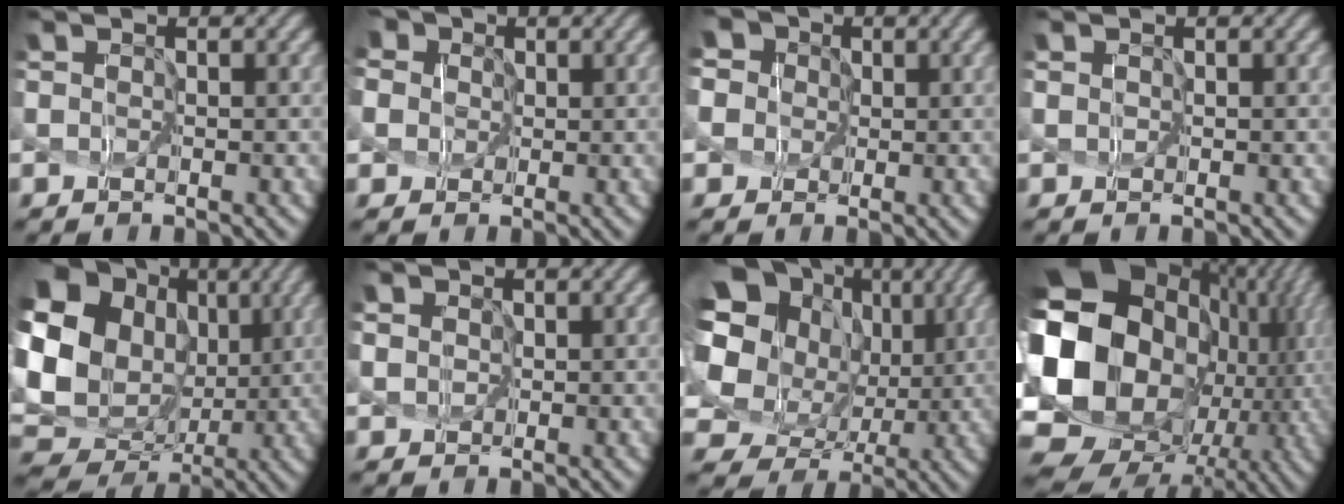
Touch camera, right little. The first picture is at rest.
{"total": 8.6, "force": [2.7, 7.1, 4.1], "torque": [-0.101, 0.036, 0.011]}
{"total": 5.9, "force": [0.8, 5.4, 2.3], "torque": [-0.077, 0.029, -0.022]}
{"total": 0.9, "force": [0.4, 0.7, 0.4], "torque": [-0.001, 0.008, -0.007]}
{"total": 17.4, "force": [3.3, 14.6, 8.8], "torque": [-0.225, -0.003, 0.071]}
{"total": 5.4, "force": [2.3, 4.4, 2.3], "torque": [-0.059, 0.027, 0.014]}
{"total": 15.2, "force": [3.2, 11.9, 8.9], "torque": [-0.217, -0.001, 0.070]}
{"total": 20.4, "force": [-0.4, 16.1, 12.5], "torque": [-0.289, -0.021, 0.000]}